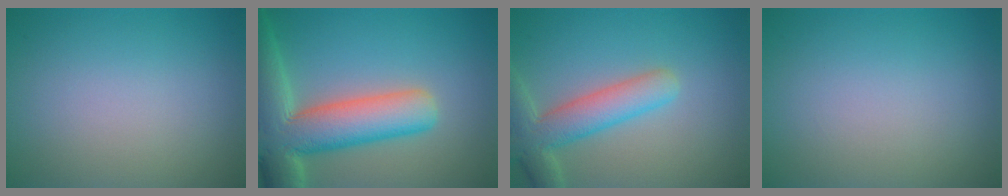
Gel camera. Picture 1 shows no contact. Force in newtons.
{"total": 10.8, "press": 10.8, "slide": 1.0}
{"total": 5.4, "press": 5.4, "slide": 0.4}
{"total": 0.0}